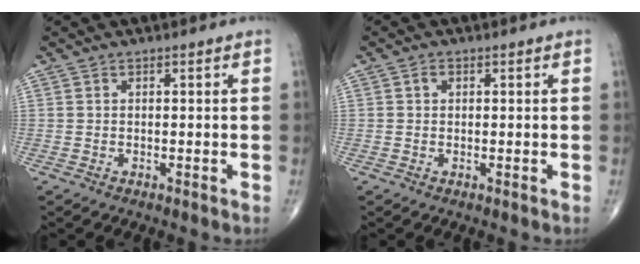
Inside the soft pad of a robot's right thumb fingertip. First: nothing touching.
{"total": 1.0, "force": [0.2, 0.8, 0.6], "torque": [-0.006, 0.003, 0.002]}